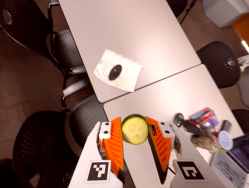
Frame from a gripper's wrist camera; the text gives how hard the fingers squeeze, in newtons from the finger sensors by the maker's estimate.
{"total": 8.9, "left": 8.9, "right": 8.9}